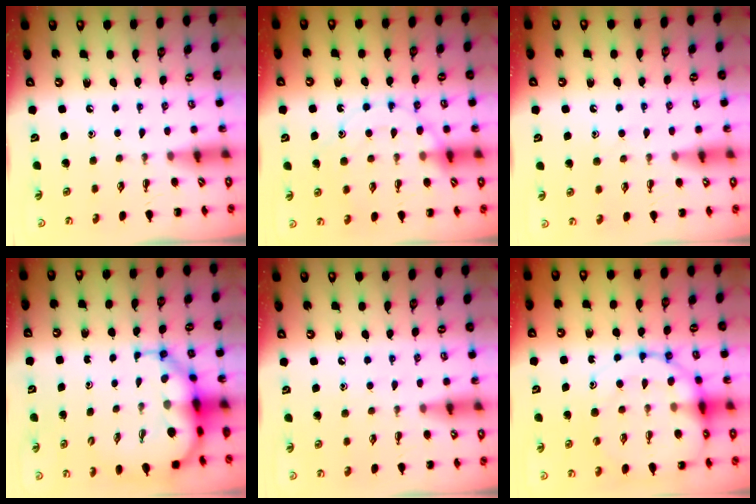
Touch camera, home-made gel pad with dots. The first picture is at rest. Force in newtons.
{"total": 13.8, "press": 13.7, "slide": 1.8}
{"total": 6.6, "press": 6.5, "slide": 1.2}
{"total": 9.0, "press": 8.6, "slide": 2.4}
{"total": 5.1, "press": 4.8, "slide": 1.5}
{"total": 20.6, "press": 20.4, "slide": 2.8}